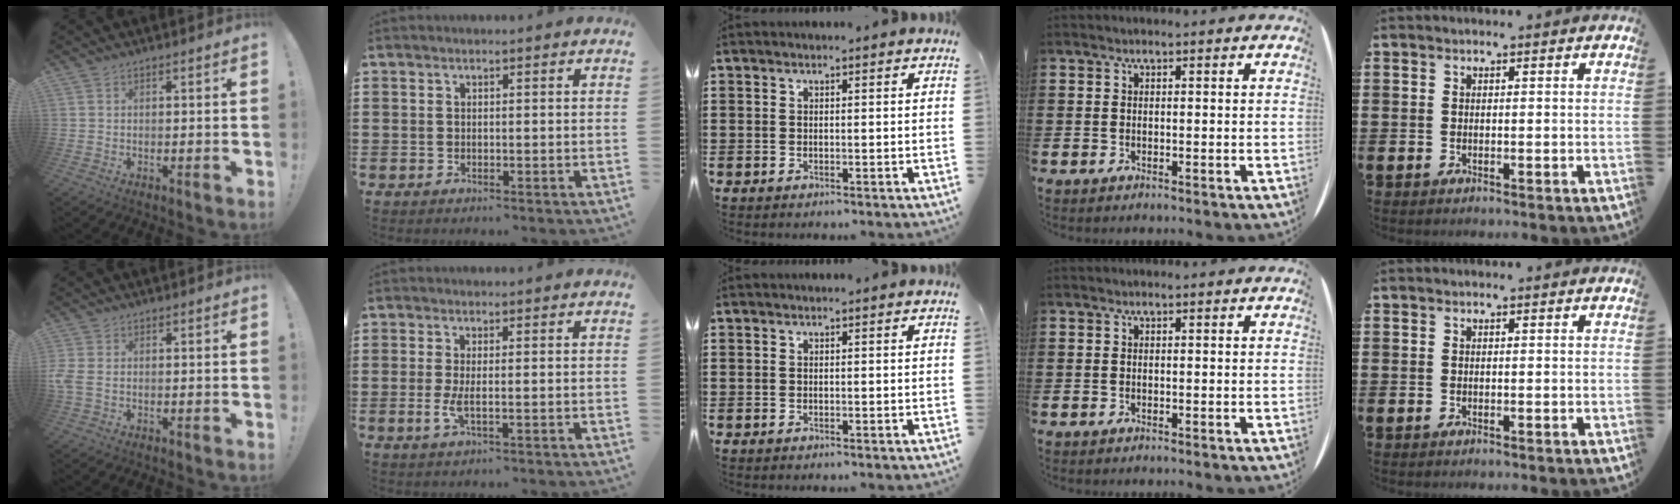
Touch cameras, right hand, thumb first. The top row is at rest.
{"thumb": {"total": 3.2, "force": [-0.3, 2.0, 2.4], "torque": [-0.060, 0.003, -0.004]}, "index": {"total": 2.7, "force": [-0.3, 0.3, 2.6], "torque": [-0.064, -0.010, -0.009]}}